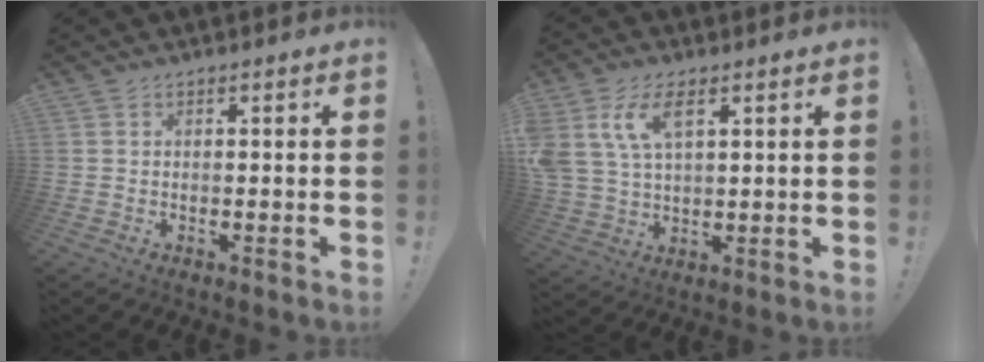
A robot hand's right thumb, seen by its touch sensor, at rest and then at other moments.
{"total": 10.9, "force": [4.8, 6.3, 7.5], "torque": [-0.170, -0.001, 0.091]}